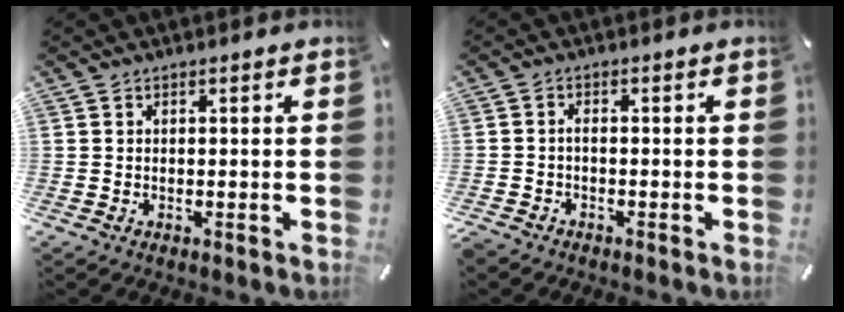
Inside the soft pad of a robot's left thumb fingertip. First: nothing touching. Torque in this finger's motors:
{"motor_torque": [-0.50, 0.66, 0.04, 0.02, 0.08]}